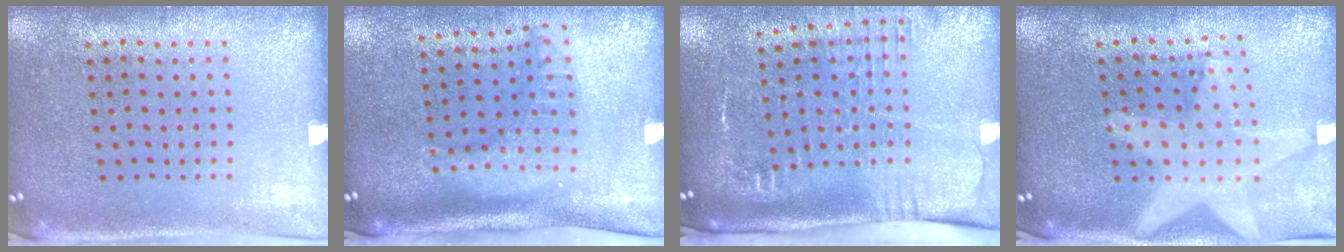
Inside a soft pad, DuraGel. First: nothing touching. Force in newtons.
{"total": 2.0, "press": 1.5, "slide": 1.3}
{"total": 2.7, "press": 2.0, "slide": 1.8}
{"total": 2.1, "press": 1.7, "slide": 1.2}